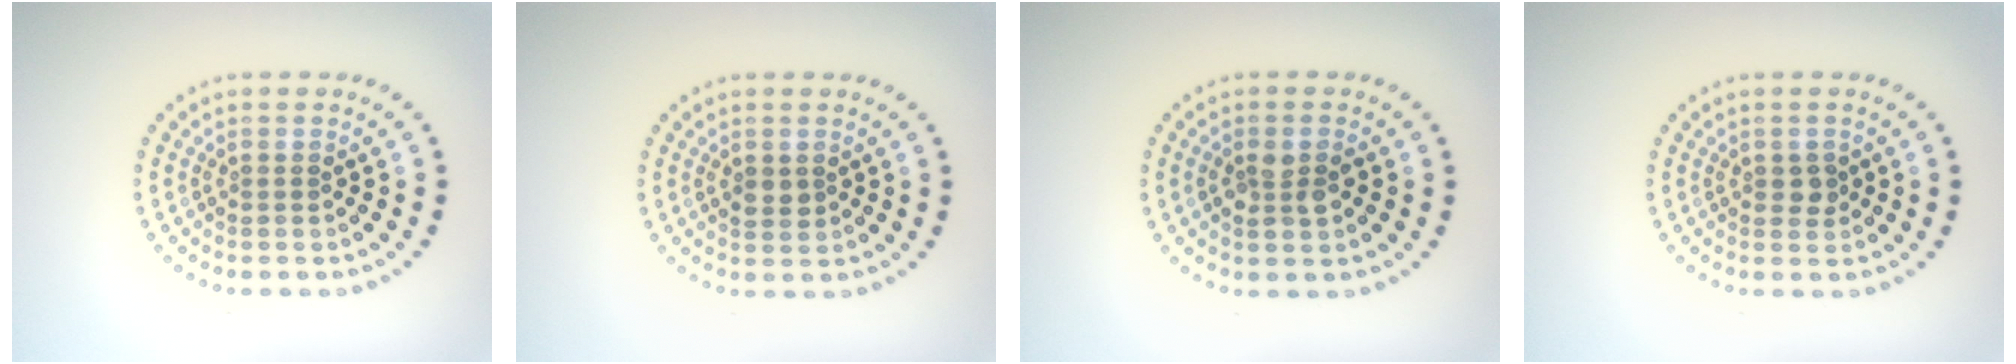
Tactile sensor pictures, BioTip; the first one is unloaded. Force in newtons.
{"total": 1.5, "press": 1.5, "slide": 0.2}
{"total": 2.5, "press": 2.4, "slide": 0.5}
{"total": 1.2, "press": 1.2, "slide": 0.2}